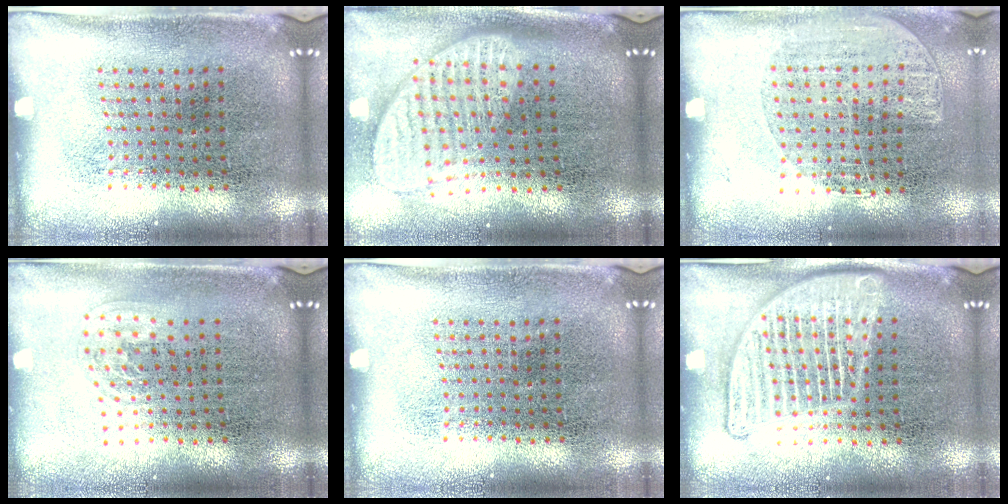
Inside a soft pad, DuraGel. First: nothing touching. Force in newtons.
{"total": 2.0, "press": 1.6, "slide": 1.2}
{"total": 1.1, "press": 0.9, "slide": 0.5}
{"total": 0.9, "press": 0.7, "slide": 0.6}
{"total": 0.0}
{"total": 2.8, "press": 2.8, "slide": 0.3}